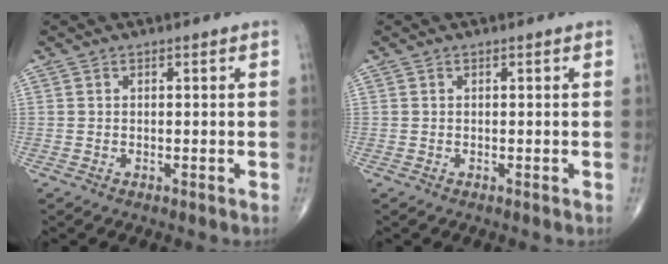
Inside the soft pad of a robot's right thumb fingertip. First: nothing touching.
{"total": 0.0}